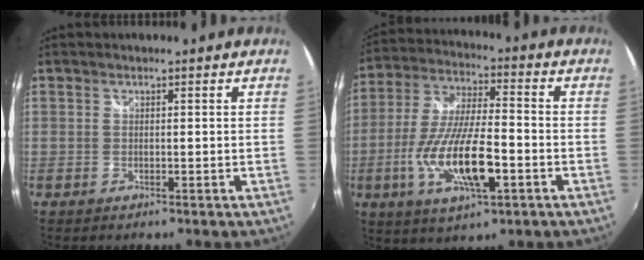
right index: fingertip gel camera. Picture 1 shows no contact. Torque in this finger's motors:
{"motor_torque": [1.43, -0.71, 0.70, 0.21]}